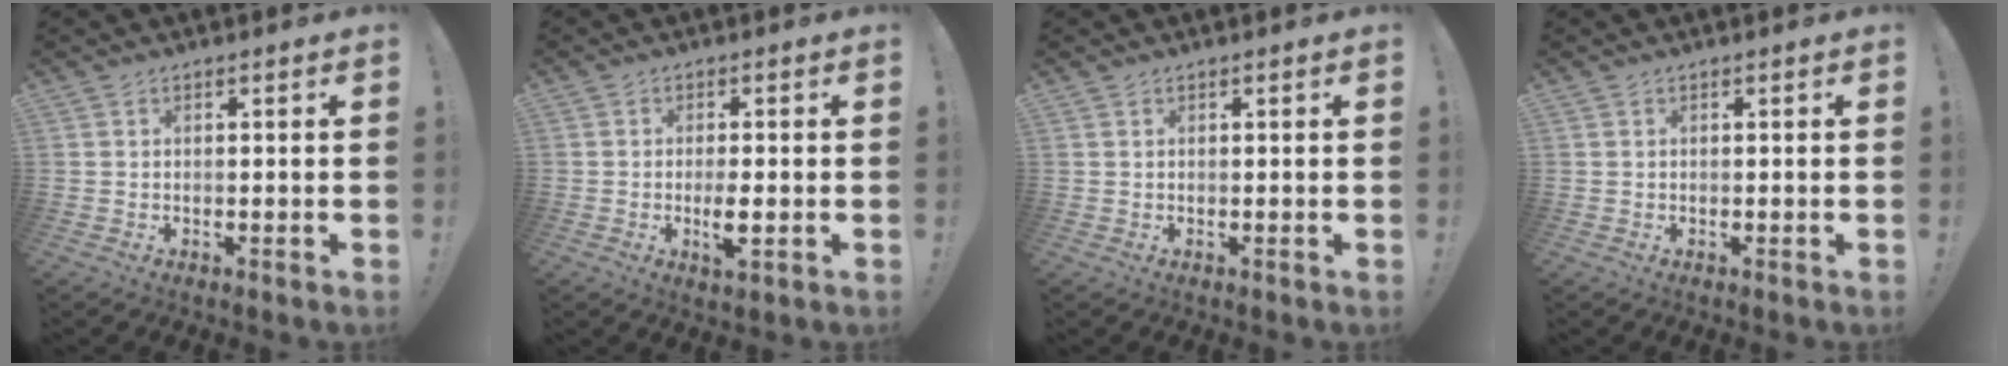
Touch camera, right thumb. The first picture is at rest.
{"total": 4.2, "force": [-1.1, 1.9, 3.5], "torque": [-0.053, 0.002, -0.020]}
{"total": 0.0}
{"total": 0.0}